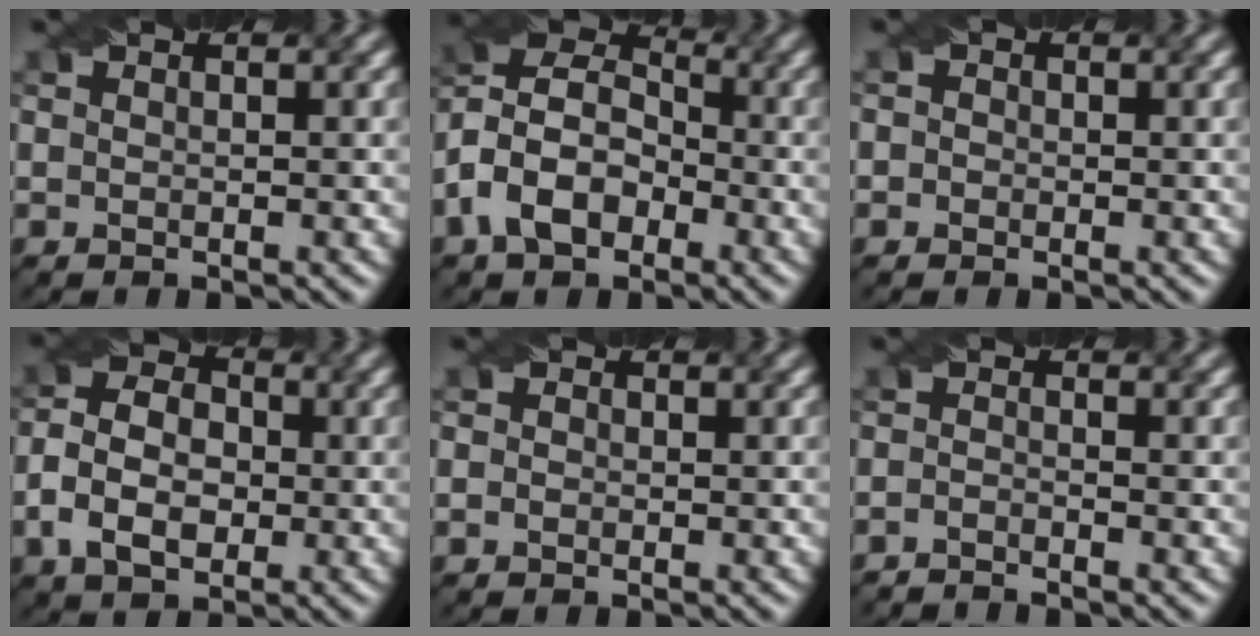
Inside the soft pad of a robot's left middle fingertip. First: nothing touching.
{"total": 8.1, "force": [-3.2, 5.2, 5.3], "torque": [-0.101, 0.013, -0.076]}
{"total": 1.1, "force": [0.1, 1.1, 0.3], "torque": [0.002, 0.001, -0.012]}
{"total": 6.3, "force": [-1.2, 4.5, 4.2], "torque": [-0.080, 0.011, -0.030]}
{"total": 1.0, "force": [-0.1, 0.9, 0.5], "torque": [-0.011, 0.000, -0.006]}
{"total": 1.6, "force": [-1.5, 0.1, 0.5], "torque": [-0.011, -0.006, -0.033]}